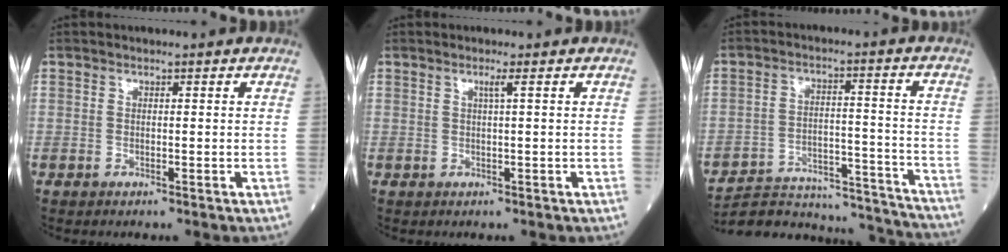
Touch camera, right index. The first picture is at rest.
{"total": 1.0, "force": [0.4, -0.3, 0.9], "torque": [-0.023, -0.002, 0.010]}
{"total": 21.6, "force": [-21.0, 2.5, 4.2], "torque": [-0.067, 0.014, -0.295]}